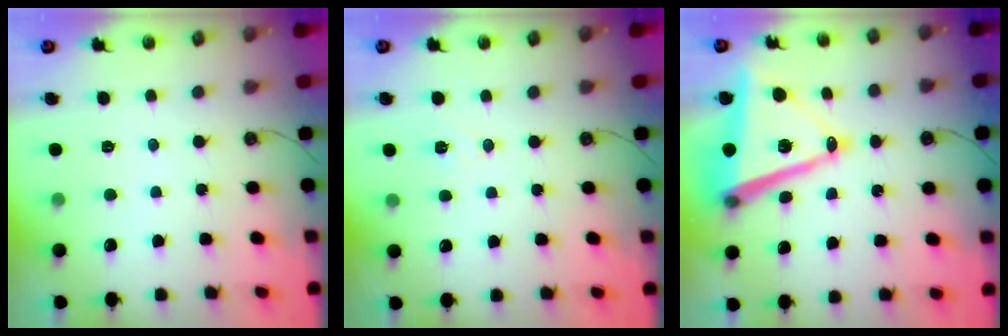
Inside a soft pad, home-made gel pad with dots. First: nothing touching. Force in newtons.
{"total": 5.9, "press": 3.9, "slide": 4.4}
{"total": 16.2, "press": 15.7, "slide": 4.0}